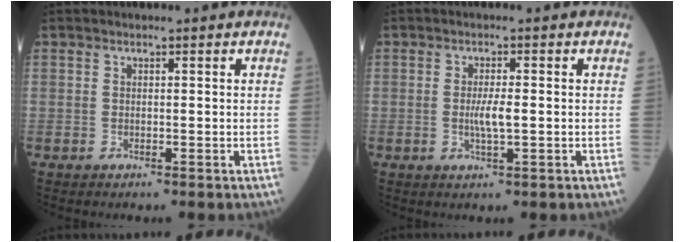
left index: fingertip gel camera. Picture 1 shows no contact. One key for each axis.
{"total": 2.8, "fx": -0.4, "fy": 0.2, "fz": 2.8, "tx": -0.055, "ty": -0.007, "tz": -0.008}